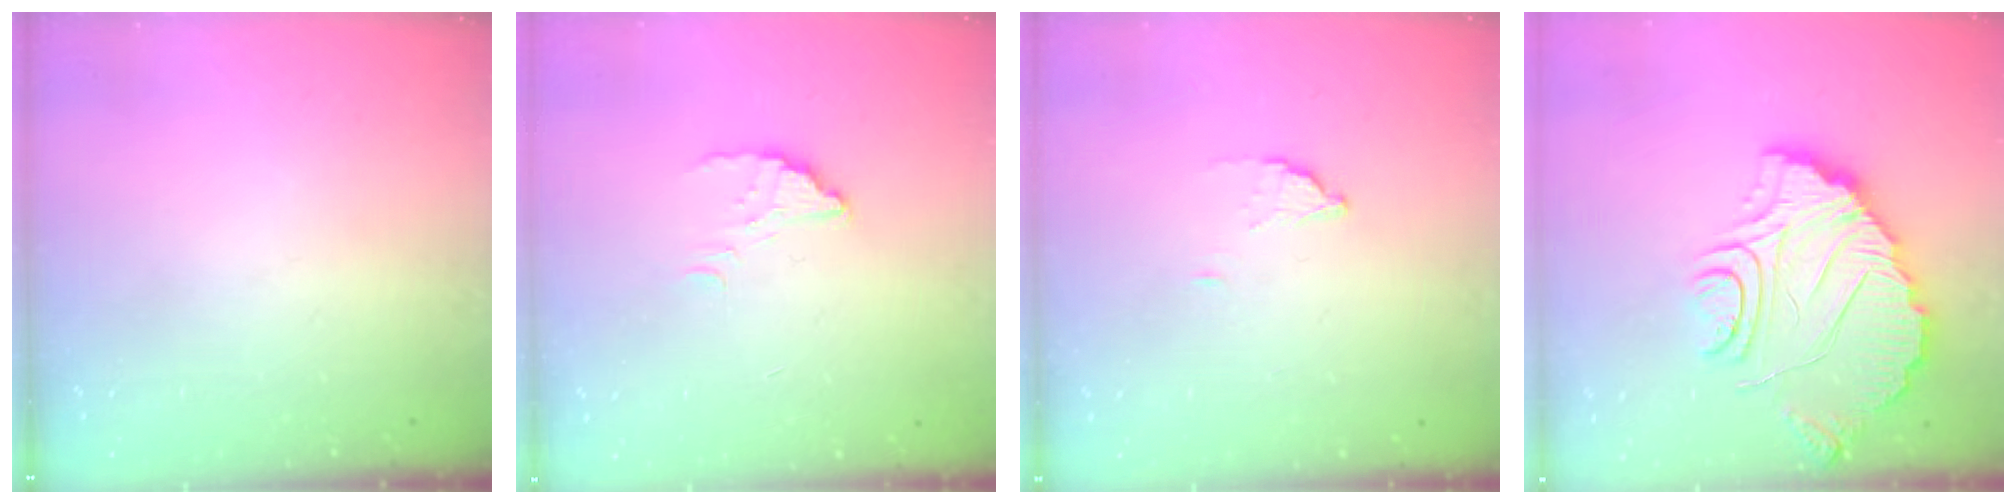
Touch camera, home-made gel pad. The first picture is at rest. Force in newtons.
{"total": 2.2, "press": 2.2, "slide": 0.2}
{"total": 1.9, "press": 1.9, "slide": 0.1}
{"total": 15.0, "press": 14.9, "slide": 1.2}